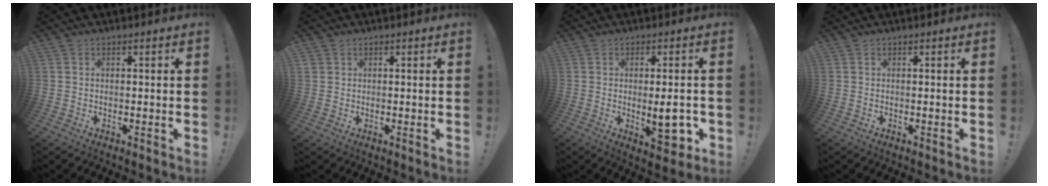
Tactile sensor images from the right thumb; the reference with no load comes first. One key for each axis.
{"total": 1.5, "fx": 1.0, "fy": 1.0, "fz": 0.3, "tx": -0.004, "ty": -0.001, "tz": 0.019}
{"total": 10.0, "fx": -1.4, "fy": 3.6, "fz": 9.2, "tx": -0.094, "ty": -0.009, "tz": -0.018}
{"total": 0.0}